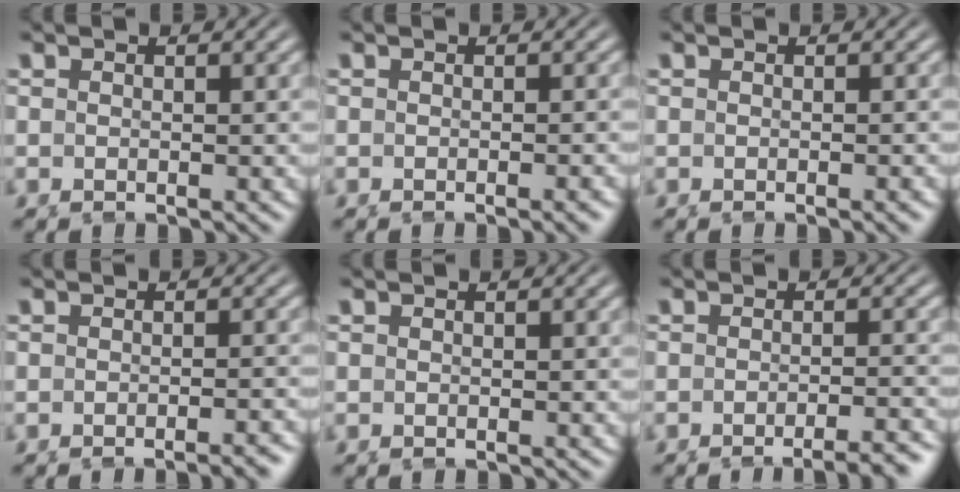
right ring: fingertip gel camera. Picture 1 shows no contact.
{"total": 1.0, "force": [-0.6, -0.4, 0.7], "torque": [-0.009, 0.004, -0.010]}
{"total": 0.7, "force": [-0.4, -0.3, 0.4], "torque": [-0.007, 0.003, -0.006]}
{"total": 2.4, "force": [-1.9, -0.2, 1.4], "torque": [-0.010, 0.005, -0.030]}
{"total": 0.0}
{"total": 3.5, "force": [-2.7, 0.1, 2.2], "torque": [-0.019, -0.002, -0.041]}